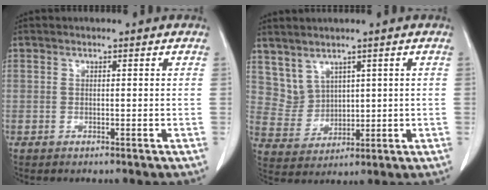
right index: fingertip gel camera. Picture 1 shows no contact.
{"total": 5.1, "force": [3.4, 3.6, 0.9], "torque": [-0.026, 0.009, 0.086]}